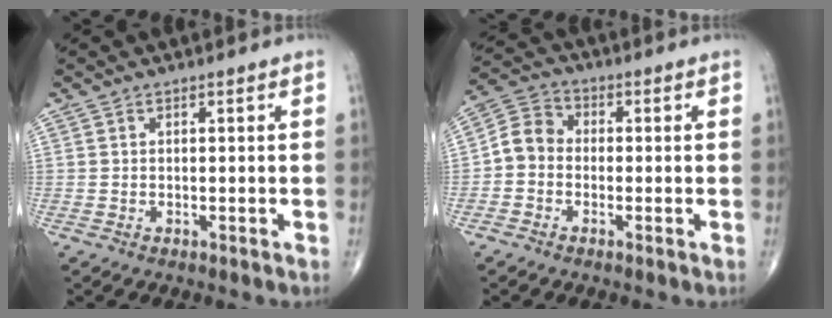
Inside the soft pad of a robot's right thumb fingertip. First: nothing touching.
{"total": 5.8, "force": [-1.1, 5.0, 2.9], "torque": [-0.036, 0.021, -0.038]}